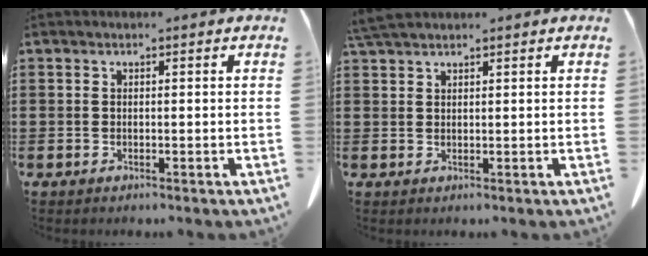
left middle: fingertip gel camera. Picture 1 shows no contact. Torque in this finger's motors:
{"motor_torque": [1.53, 0.62, 0.03, 0.04]}